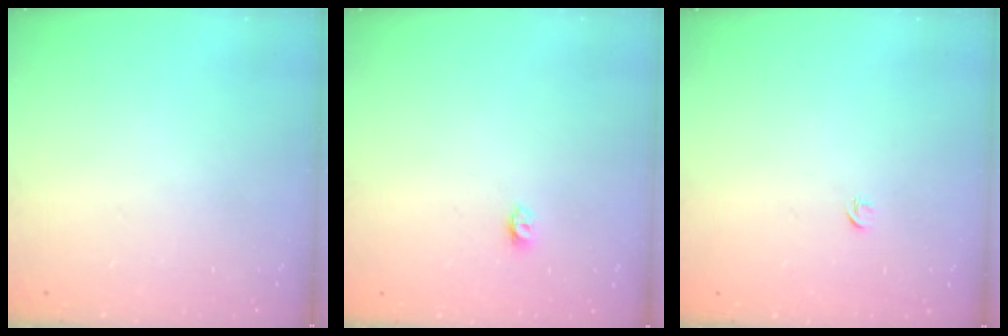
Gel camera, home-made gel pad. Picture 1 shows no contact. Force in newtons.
{"total": 3.2, "press": 3.2, "slide": 0.3}
{"total": 2.7, "press": 2.6, "slide": 0.6}